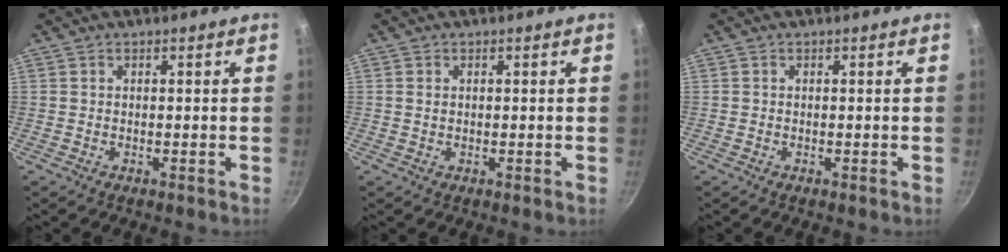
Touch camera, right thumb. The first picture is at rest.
{"total": 0.9, "force": [0.2, 0.7, 0.6], "torque": [-0.011, 0.002, 0.003]}
{"total": 0.0}